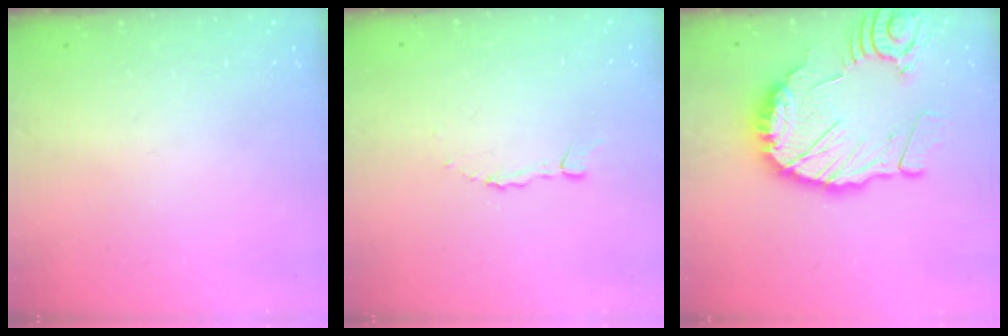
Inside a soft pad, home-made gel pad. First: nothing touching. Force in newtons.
{"total": 3.9, "press": 3.9, "slide": 0.4}
{"total": 19.0, "press": 18.8, "slide": 2.2}